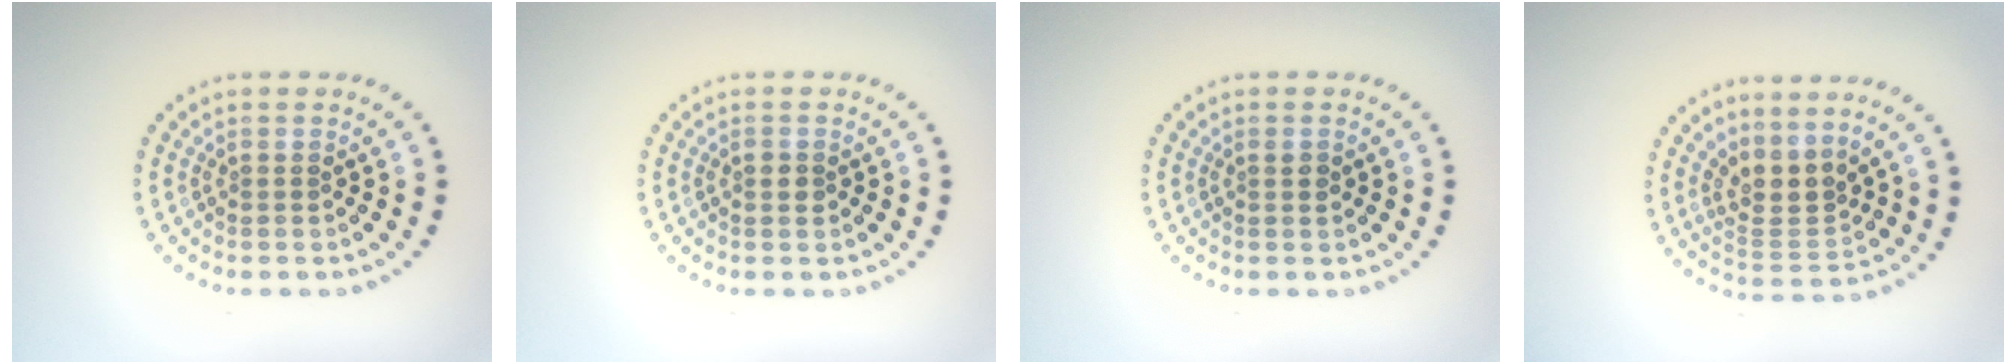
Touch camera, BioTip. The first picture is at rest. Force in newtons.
{"total": 1.0, "press": 1.0, "slide": 0.1}
{"total": 0.7, "press": 0.7, "slide": 0.2}
{"total": 3.0, "press": 2.3, "slide": 2.0}